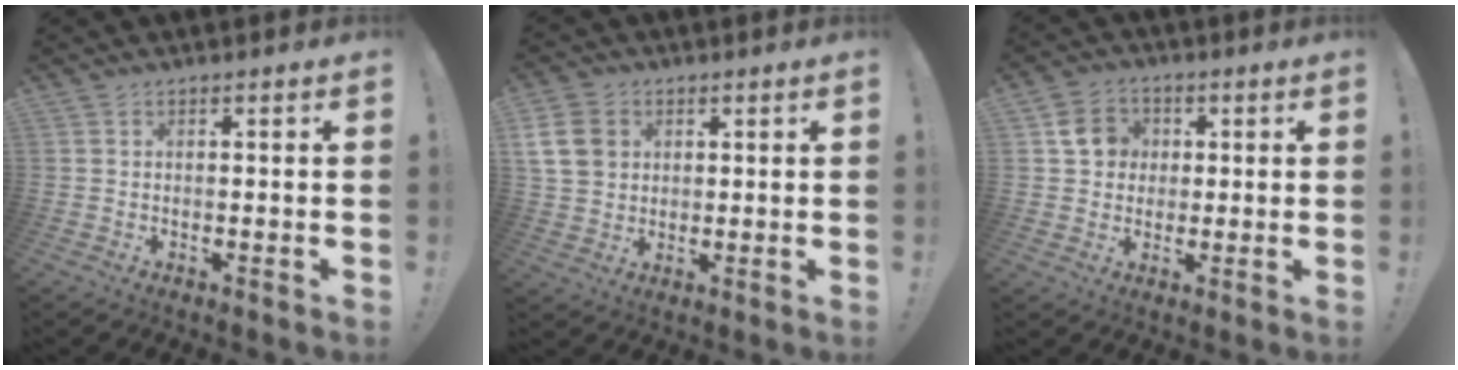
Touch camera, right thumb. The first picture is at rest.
{"total": 11.0, "force": [3.0, 9.1, 5.4], "torque": [-0.099, -0.008, 0.063]}
{"total": 9.0, "force": [2.3, 8.0, 3.5], "torque": [-0.048, 0.003, 0.048]}